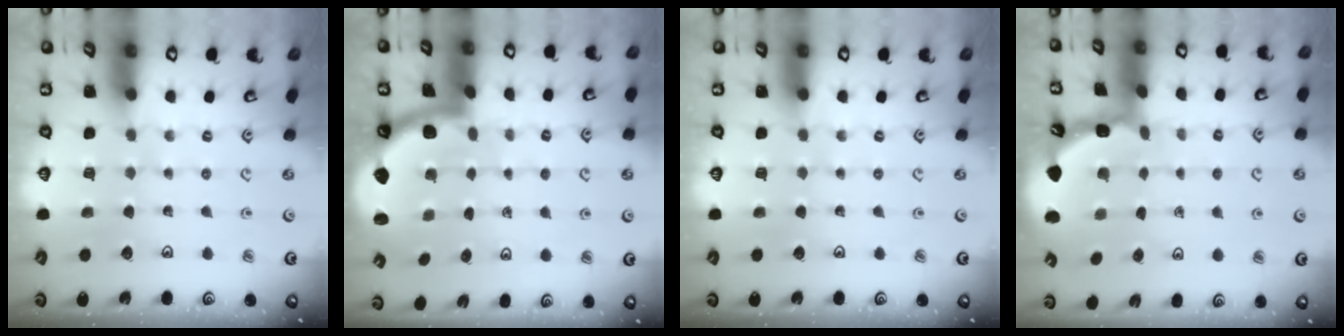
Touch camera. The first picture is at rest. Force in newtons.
{"total": 1.9, "press": 1.8, "slide": 0.3}
{"total": 0.0}
{"total": 2.2, "press": 2.2, "slide": 0.4}